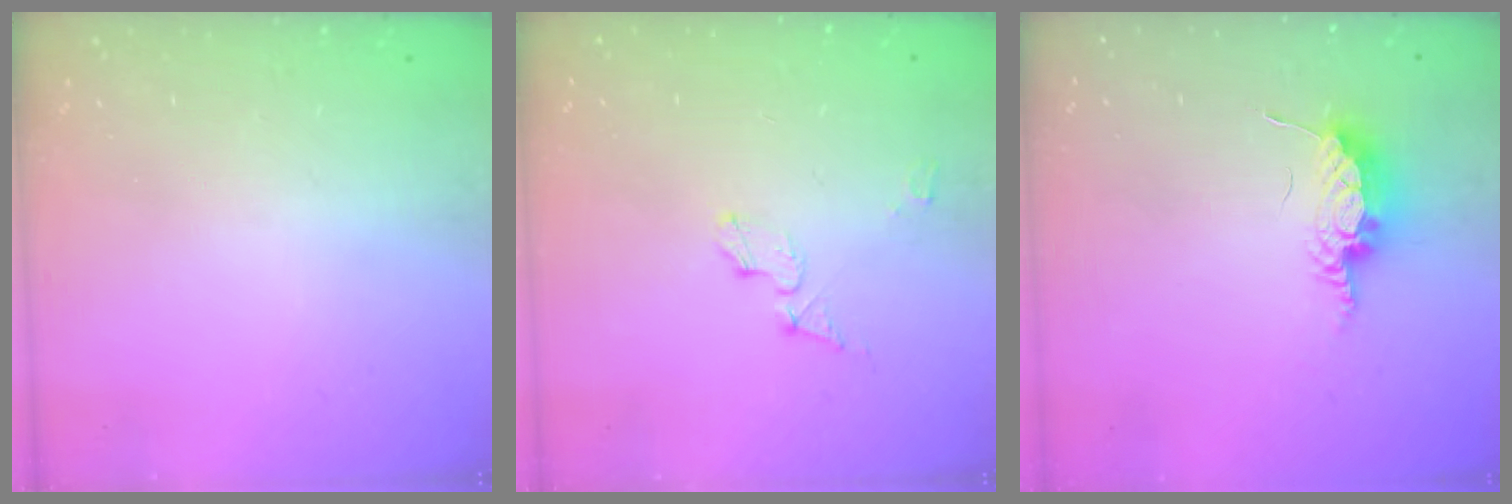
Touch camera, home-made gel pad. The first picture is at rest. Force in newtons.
{"total": 6.1, "press": 6.1, "slide": 0.5}
{"total": 8.1, "press": 8.1, "slide": 0.1}